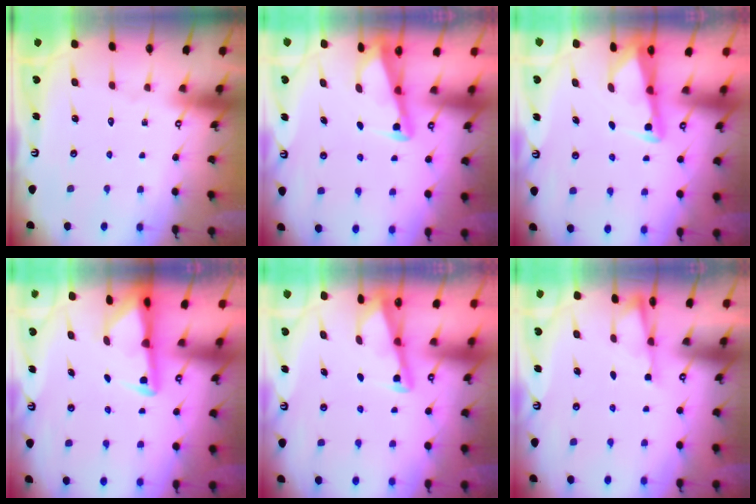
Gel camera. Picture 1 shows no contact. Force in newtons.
{"total": 2.7, "press": 2.7, "slide": 0.3}
{"total": 2.8, "press": 2.8, "slide": 0.2}
{"total": 3.0, "press": 2.9, "slide": 0.7}
{"total": 2.9, "press": 2.8, "slide": 0.4}
{"total": 2.5, "press": 2.4, "slide": 0.4}